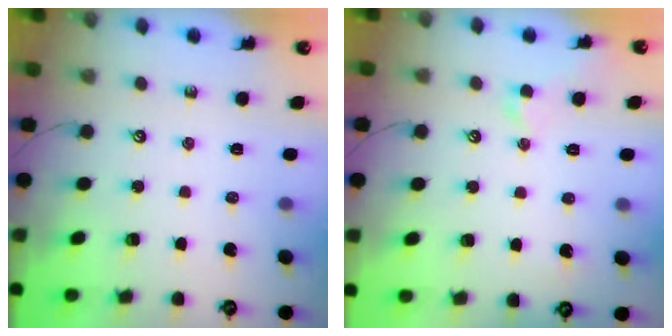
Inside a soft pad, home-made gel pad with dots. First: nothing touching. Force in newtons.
{"total": 2.1, "press": 2.0, "slide": 0.6}